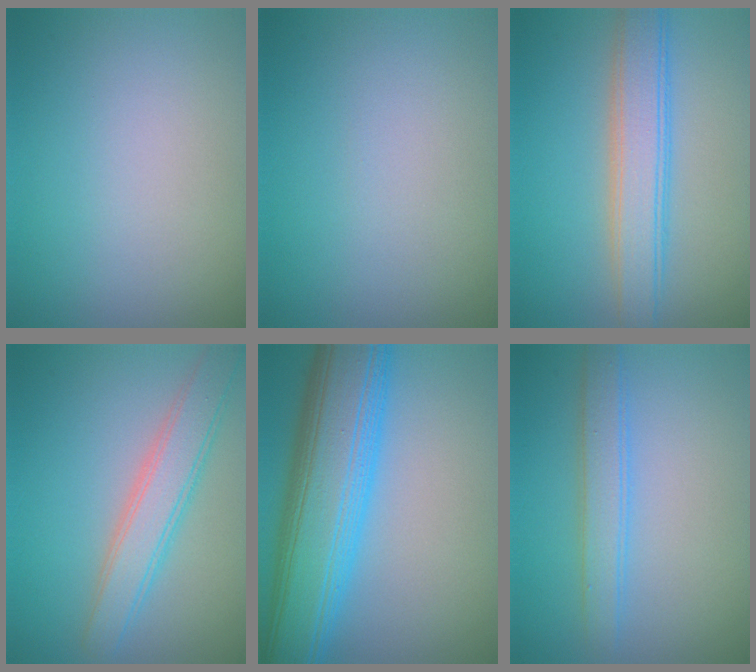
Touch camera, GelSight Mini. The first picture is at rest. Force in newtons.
{"total": 0.0}
{"total": 4.9, "press": 4.9, "slide": 0.3}
{"total": 4.3, "press": 4.3, "slide": 0.1}
{"total": 11.3, "press": 11.3, "slide": 0.3}
{"total": 2.8, "press": 2.8, "slide": 0.0}